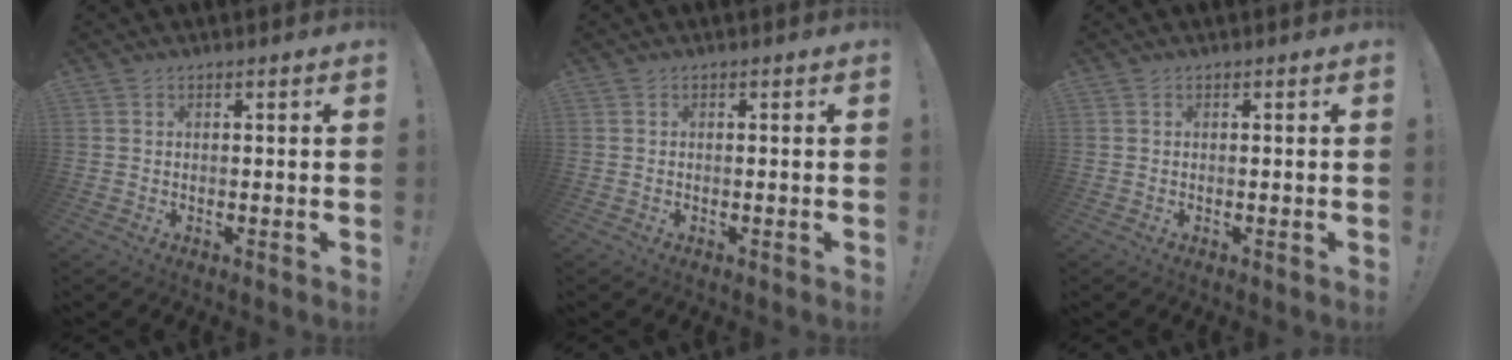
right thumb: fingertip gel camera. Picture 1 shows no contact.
{"total": 0.0}
{"total": 0.0}